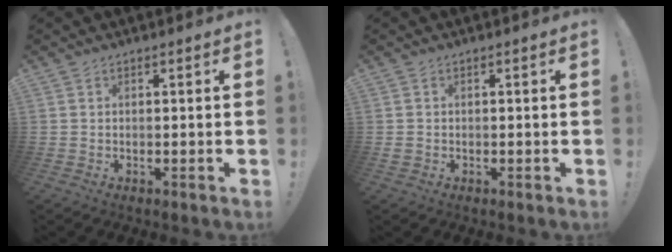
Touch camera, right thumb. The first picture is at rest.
{"total": 1.1, "force": [-0.3, 1.0, 0.3], "torque": [-0.004, 0.002, -0.004]}